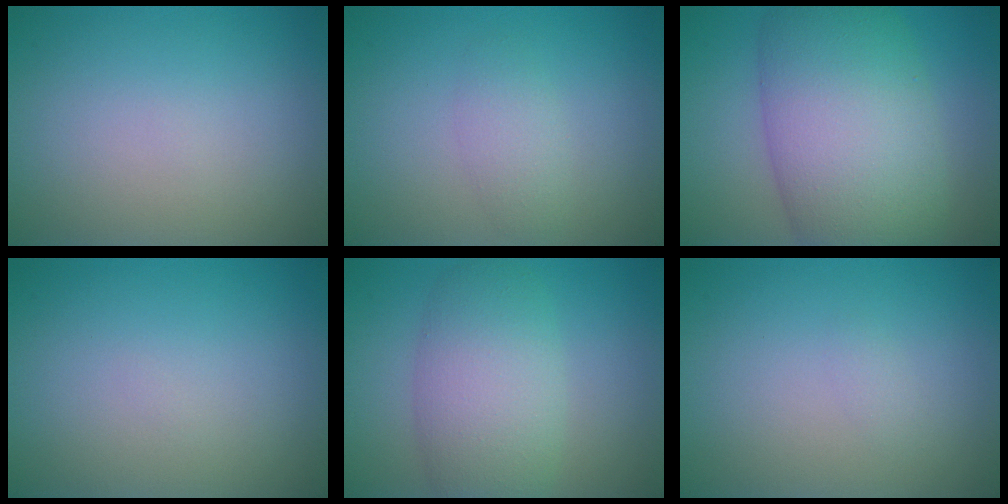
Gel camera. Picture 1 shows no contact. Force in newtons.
{"total": 1.8, "press": 1.8, "slide": 0.1}
{"total": 11.7, "press": 11.7, "slide": 0.3}
{"total": 0.0}
{"total": 6.3, "press": 6.2, "slide": 0.1}
{"total": 0.5, "press": 0.5, "slide": 0.0}